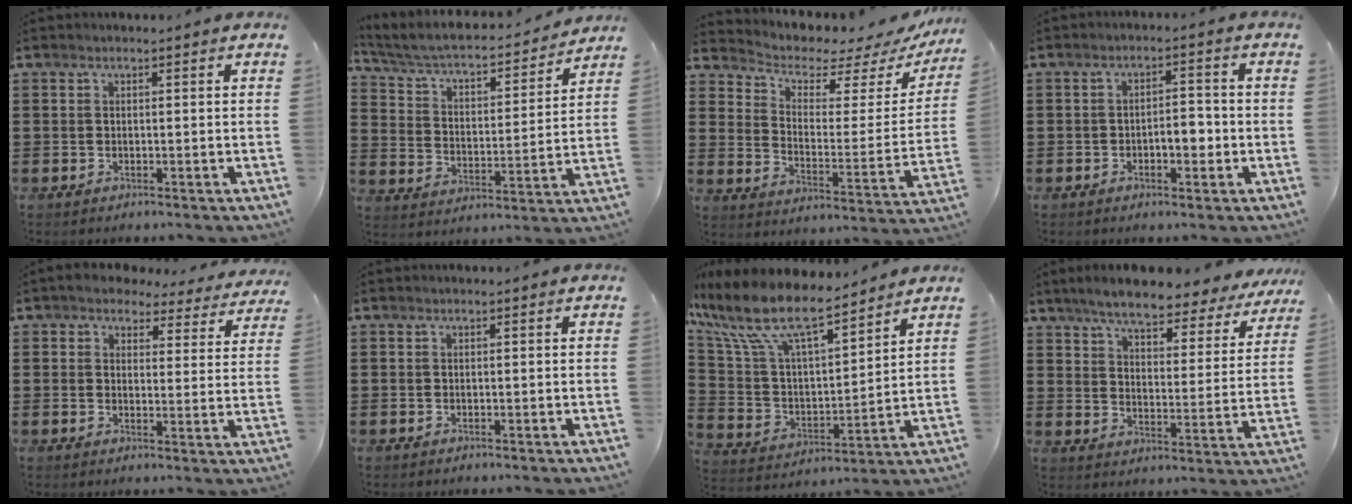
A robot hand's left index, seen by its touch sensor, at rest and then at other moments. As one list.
[{"total": 4.3, "force": [3.8, 0.9, 2.0], "torque": [-0.058, -0.032, 0.055]}, {"total": 4.0, "force": [3.4, 1.7, 1.4], "torque": [-0.041, -0.029, 0.052]}, {"total": 3.9, "force": [-1.2, 1.9, 3.2], "torque": [-0.052, 0.005, -0.027]}, {"total": 3.8, "force": [3.6, 1.0, 0.7], "torque": [-0.026, -0.021, 0.060]}, {"total": 0.0}, {"total": 11.6, "force": [8.9, 2.7, 6.9], "torque": [-0.173, -0.054, 0.153]}, {"total": 6.3, "force": [5.8, 0.6, 2.6], "torque": [-0.077, -0.033, 0.097]}]